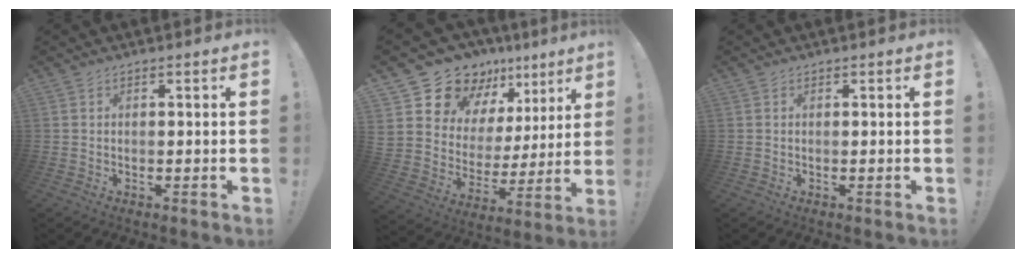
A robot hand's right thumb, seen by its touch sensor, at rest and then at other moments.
{"total": 17.2, "force": [13.8, 9.3, 4.6], "torque": [-0.077, -0.111, 0.273]}
{"total": 0.0}